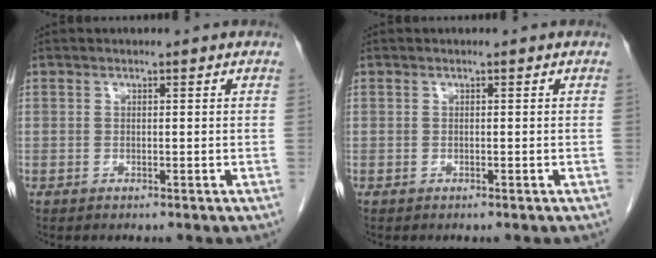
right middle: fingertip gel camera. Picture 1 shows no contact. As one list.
[{"total": 0.0}]